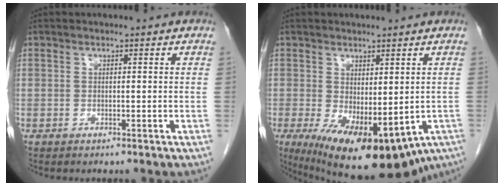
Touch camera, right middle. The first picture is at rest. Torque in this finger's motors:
{"motor_torque": [0.23, -0.29, 1.05, 0.21]}